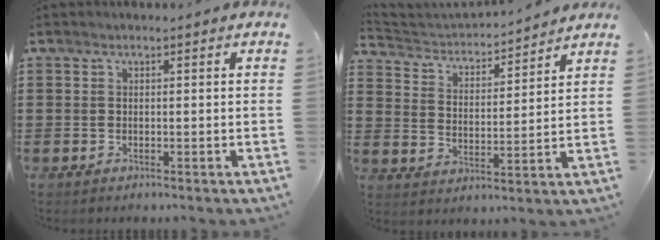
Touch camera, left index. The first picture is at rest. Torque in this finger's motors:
{"motor_torque": [0.07, 0.06, 0.10, 0.04]}